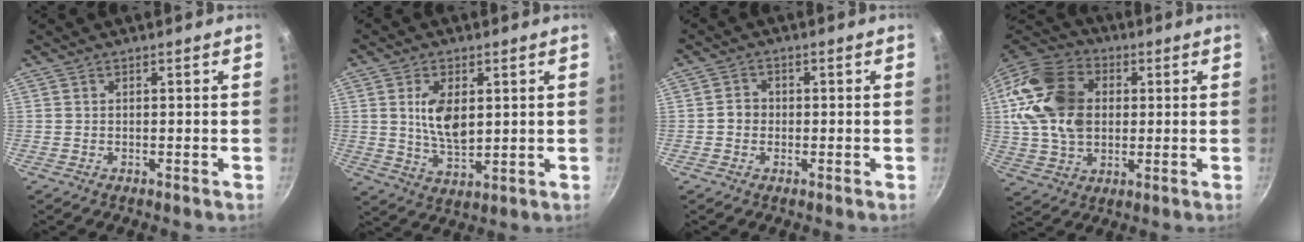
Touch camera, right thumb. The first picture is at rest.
{"total": 8.8, "force": [1.8, 4.7, 7.2], "torque": [-0.121, -0.015, 0.043]}
{"total": 2.6, "force": [-0.4, 2.3, 1.1], "torque": [-0.007, 0.009, -0.013]}
{"total": 20.7, "force": [2.7, 14.8, 14.2], "torque": [-0.290, 0.013, 0.049]}